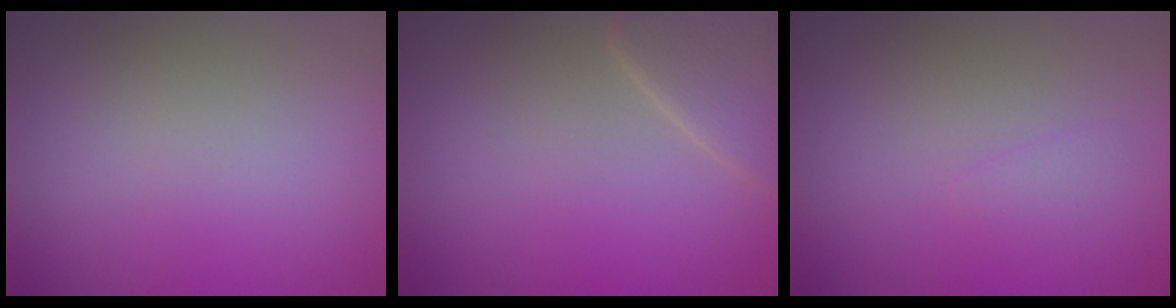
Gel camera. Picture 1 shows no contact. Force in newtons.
{"total": 2.7, "press": 2.6, "slide": 0.2}
{"total": 0.8, "press": 0.8, "slide": 0.0}